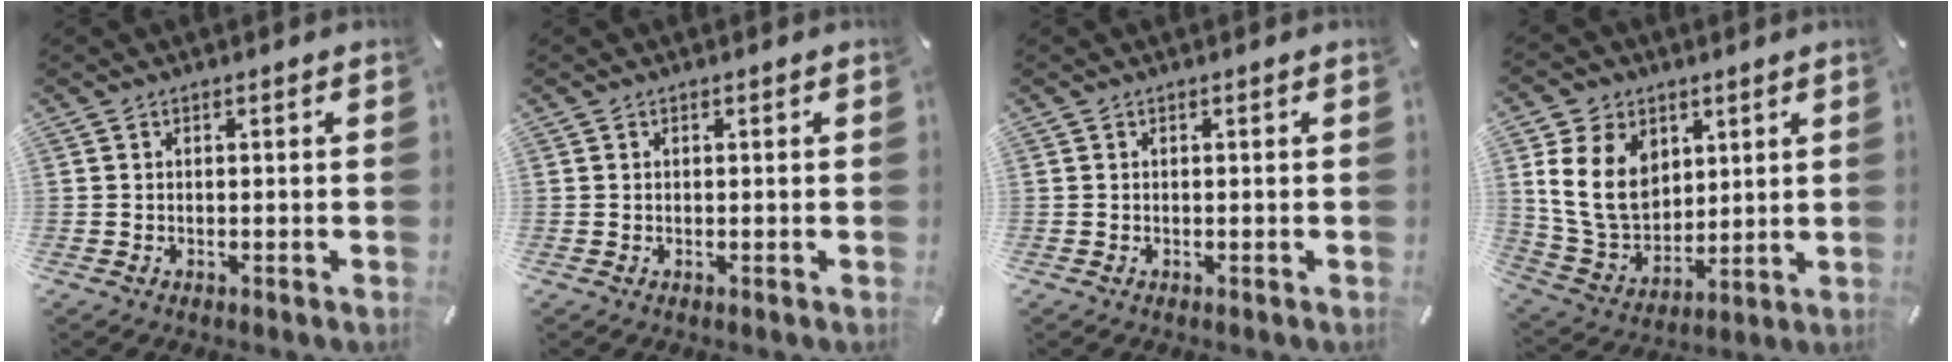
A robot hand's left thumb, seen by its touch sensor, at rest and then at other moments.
{"total": 0.0}
{"total": 0.0}
{"total": 14.5, "force": [4.4, 11.5, 7.6], "torque": [-0.176, -0.016, 0.082]}